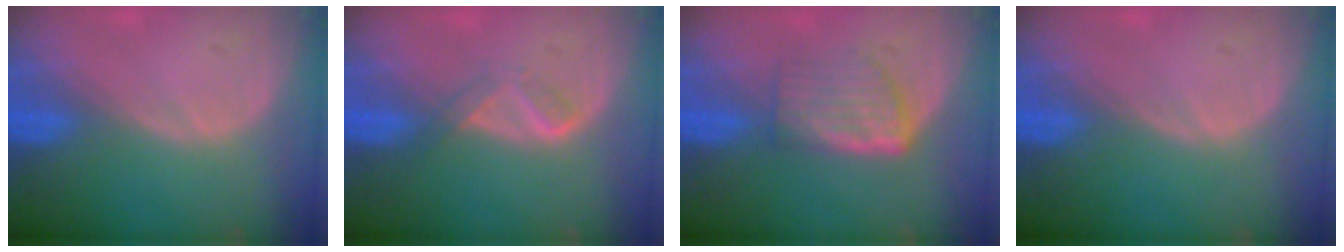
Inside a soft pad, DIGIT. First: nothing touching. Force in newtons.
{"total": 2.4, "press": 2.4, "slide": 0.7}
{"total": 5.9, "press": 5.3, "slide": 2.6}
{"total": 0.0}